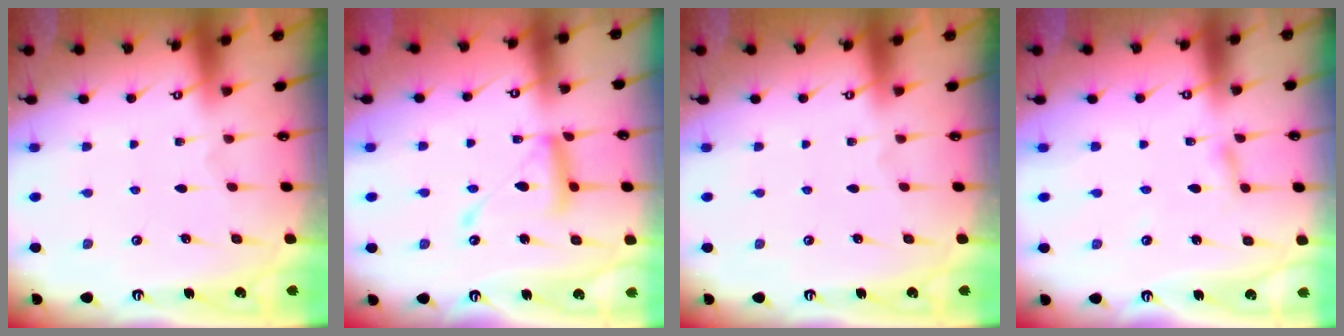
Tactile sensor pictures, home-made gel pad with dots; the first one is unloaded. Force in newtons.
{"total": 13.1, "press": 13.1, "slide": 1.1}
{"total": 0.0}
{"total": 3.1, "press": 3.1, "slide": 0.3}